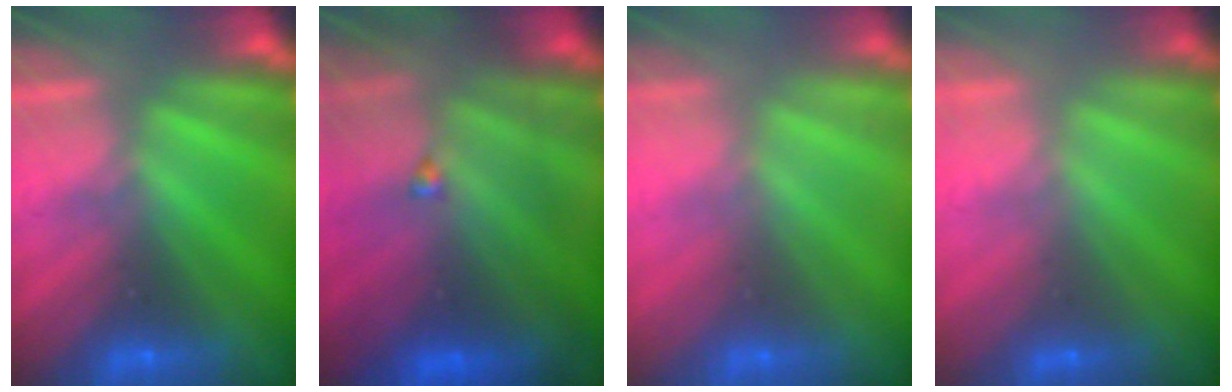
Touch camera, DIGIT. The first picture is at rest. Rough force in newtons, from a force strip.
{"total": 7.1}
{"total": 2.7}
{"total": 1.9}